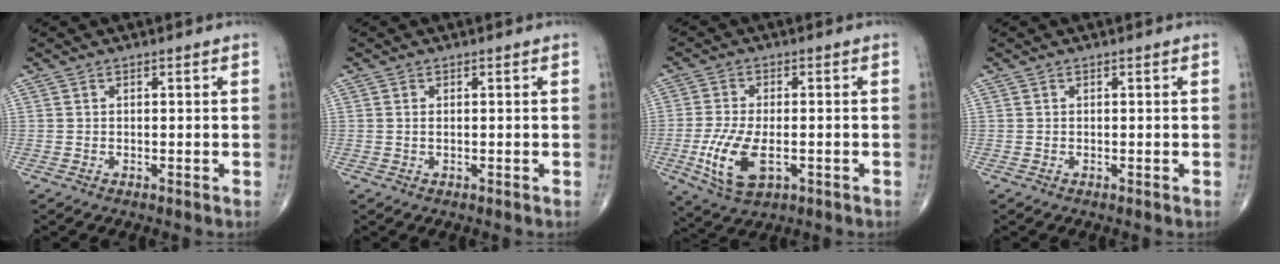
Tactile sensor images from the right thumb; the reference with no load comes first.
{"total": 0.6, "force": [0.1, 0.2, 0.6], "torque": [-0.016, 0.001, 0.004]}
{"total": 10.3, "force": [-2.7, 5.0, 8.6], "torque": [-0.176, -0.006, -0.043]}
{"total": 0.0}